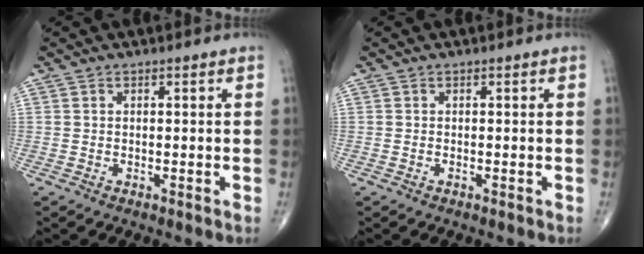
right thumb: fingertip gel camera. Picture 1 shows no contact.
{"total": 0.0}